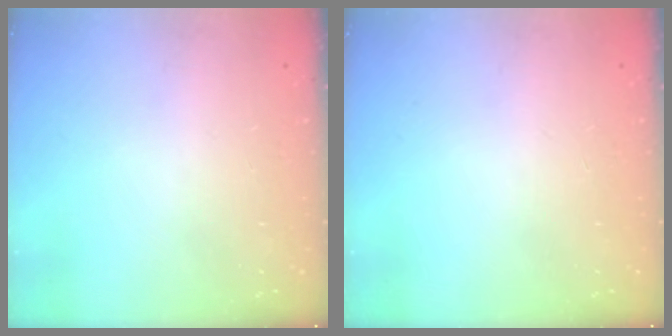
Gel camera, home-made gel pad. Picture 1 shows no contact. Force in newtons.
{"total": 0.0}